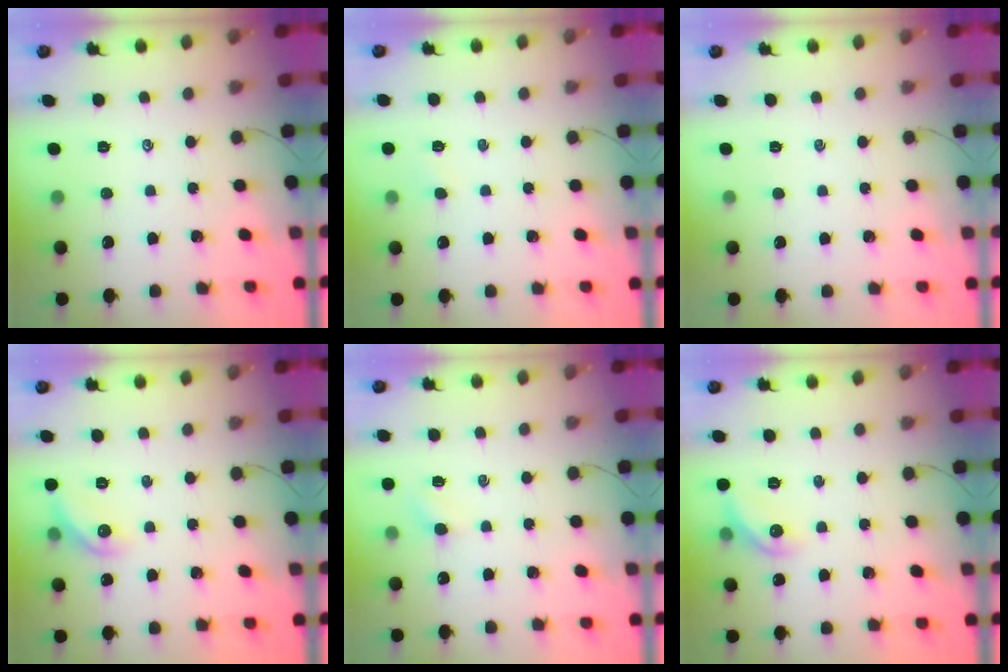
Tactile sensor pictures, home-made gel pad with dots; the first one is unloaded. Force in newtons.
{"total": 2.5, "press": 2.3, "slide": 0.8}
{"total": 0.0}
{"total": 8.4, "press": 8.4, "slide": 0.2}
{"total": 4.0, "press": 3.8, "slide": 1.2}
{"total": 8.4, "press": 8.4, "slide": 0.2}